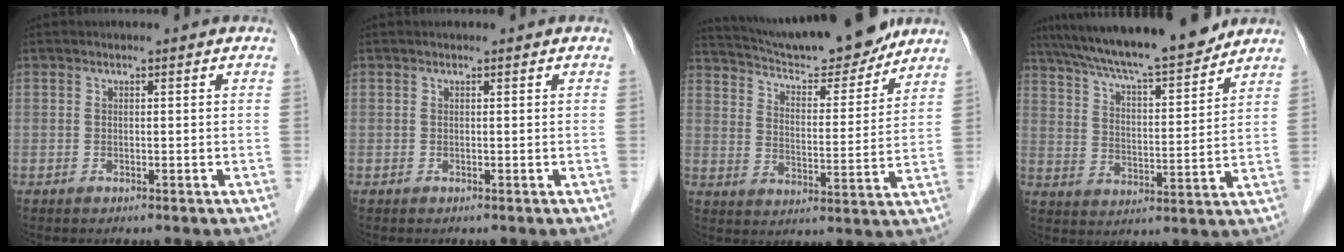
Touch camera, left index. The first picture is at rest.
{"total": 0.0}
{"total": 18.4, "force": [16.8, 2.3, 7.2], "torque": [-0.117, 0.001, 0.253]}
{"total": 17.4, "force": [15.3, 1.3, 8.2], "torque": [-0.139, 0.012, 0.243]}